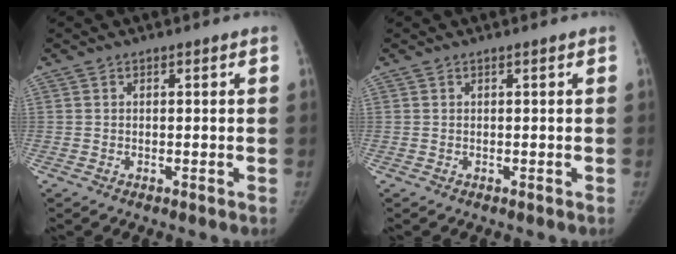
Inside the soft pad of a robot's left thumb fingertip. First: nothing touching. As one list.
[{"total": 0.0}]